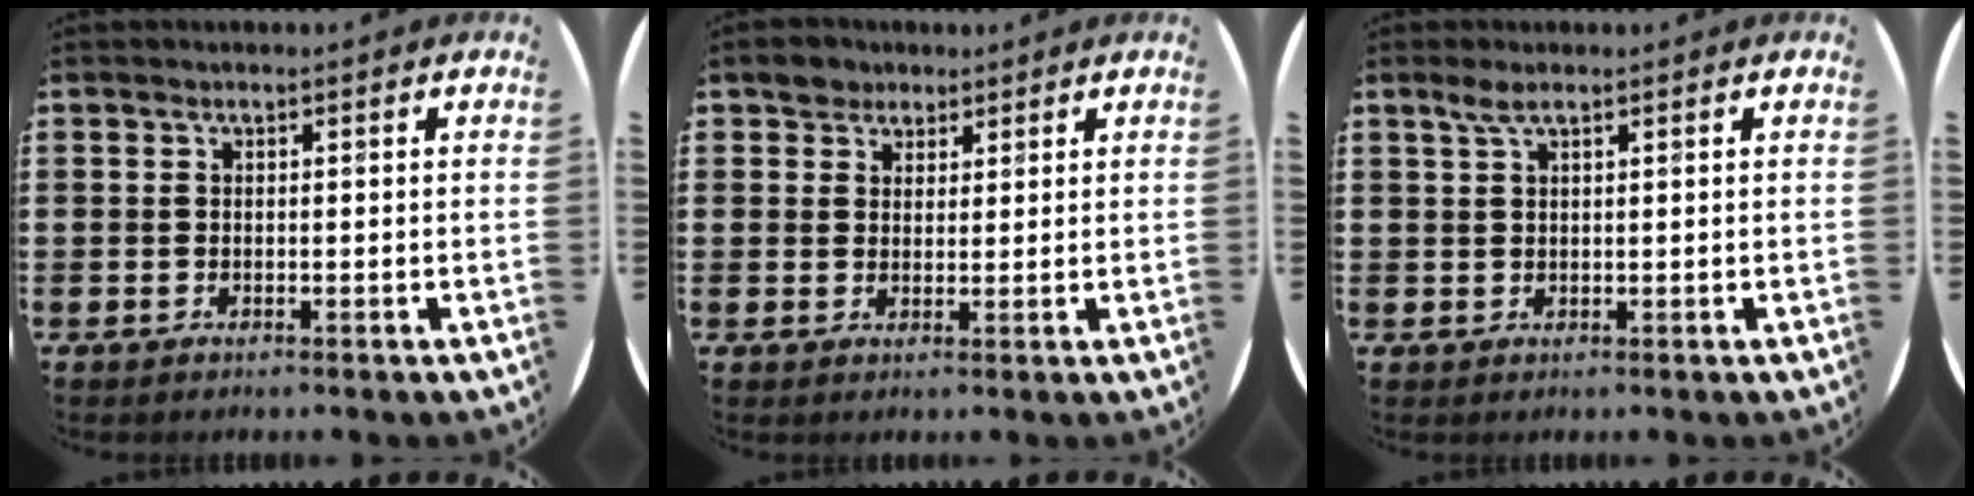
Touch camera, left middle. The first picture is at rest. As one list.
[{"total": 3.0, "force": [2.3, 1.8, -0.1], "torque": [0.009, 0.005, 0.042]}, {"total": 1.9, "force": [1.3, 0.3, 1.4], "torque": [-0.028, 0.005, 0.022]}]